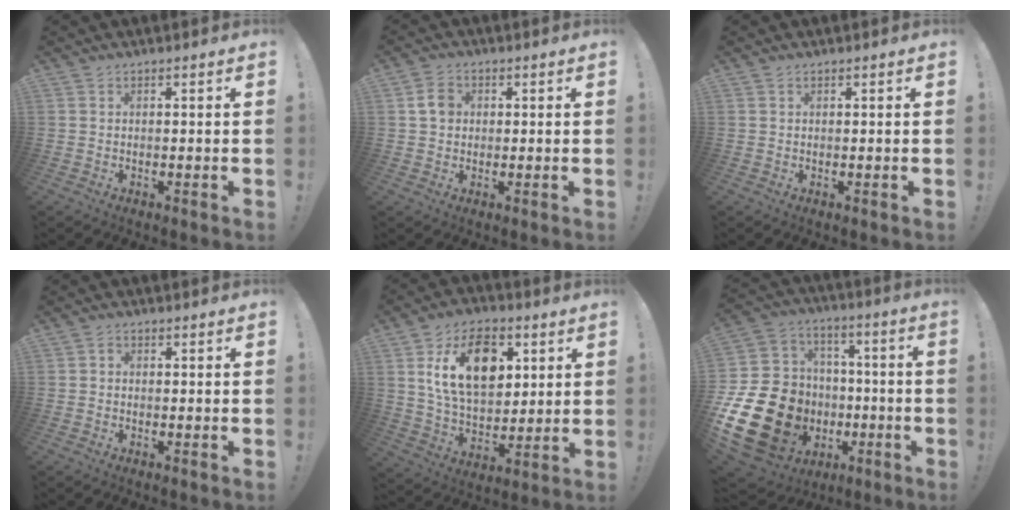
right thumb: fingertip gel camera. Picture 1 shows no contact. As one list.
[{"total": 4.7, "force": [0.6, 3.9, 2.6], "torque": [-0.037, 0.007, 0.012]}, {"total": 0.0}, {"total": 1.0, "force": [-0.7, 0.6, 0.4], "torque": [-0.014, 0.007, -0.011]}, {"total": 18.7, "force": [6.8, 12.3, 12.2], "torque": [-0.193, -0.014, 0.124]}, {"total": 26.3, "force": [-7.1, 20.6, 14.8], "torque": [-0.298, 0.041, -0.059]}]